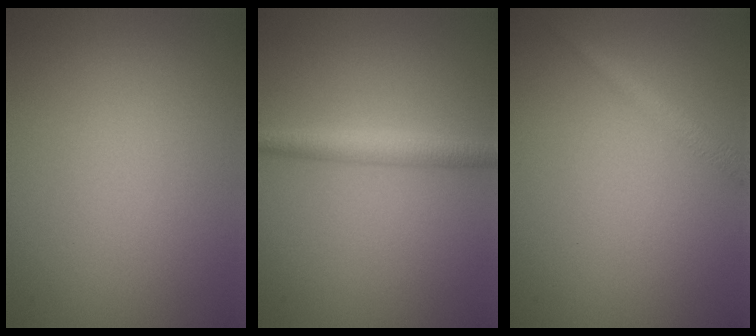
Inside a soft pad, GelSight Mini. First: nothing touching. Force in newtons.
{"total": 2.5, "press": 2.5, "slide": 0.1}
{"total": 1.5, "press": 1.5, "slide": 0.0}